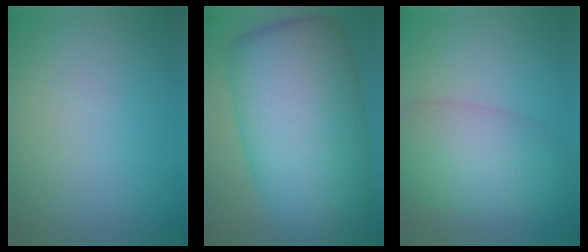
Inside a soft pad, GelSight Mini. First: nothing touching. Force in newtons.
{"total": 15.1, "press": 15.1, "slide": 0.2}
{"total": 6.6, "press": 6.6, "slide": 0.2}